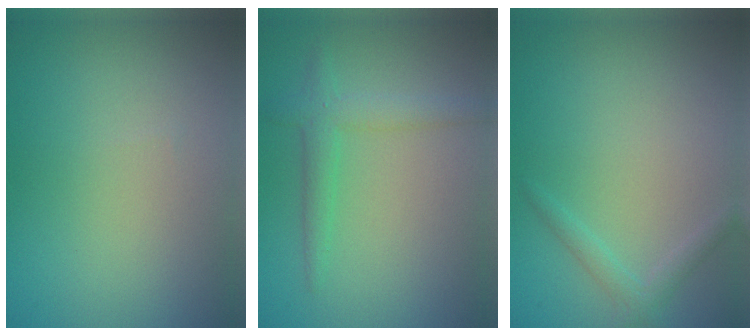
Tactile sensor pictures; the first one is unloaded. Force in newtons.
{"total": 2.7, "press": 2.7, "slide": 0.0}
{"total": 1.4, "press": 1.4, "slide": 0.1}